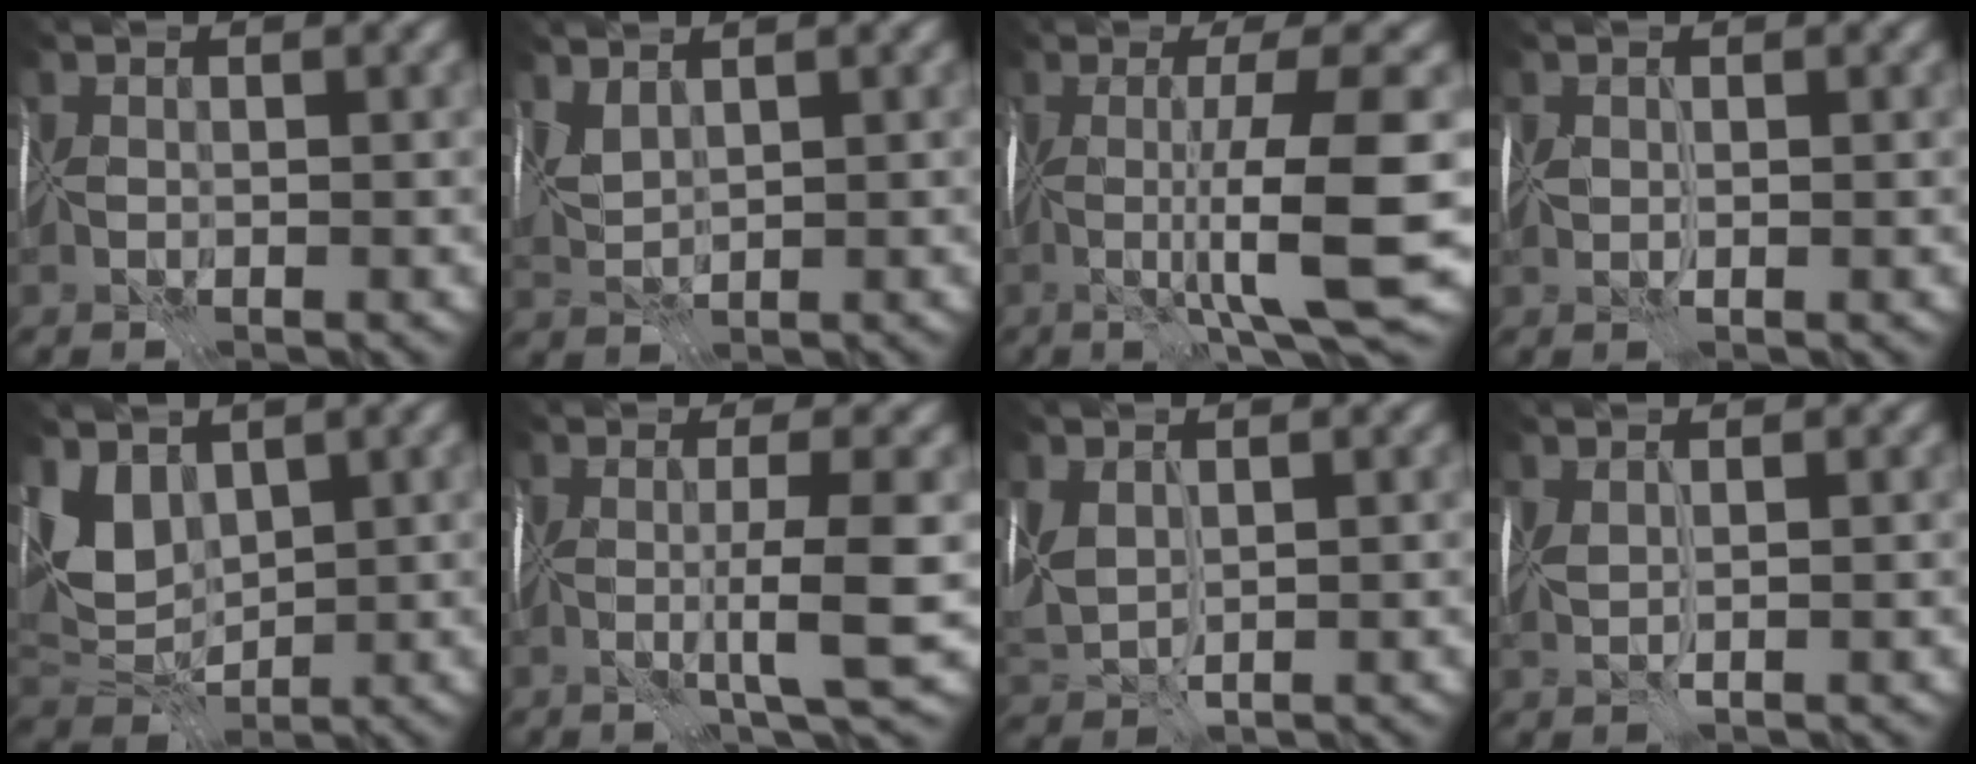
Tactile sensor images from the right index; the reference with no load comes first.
{"total": 2.0, "force": [1.3, 0.7, 1.3], "torque": [-0.036, 0.003, 0.030]}
{"total": 9.6, "force": [-1.1, 1.6, 9.4], "torque": [-0.134, -0.009, -0.015]}
{"total": 1.9, "force": [0.3, 1.0, 1.6], "torque": [-0.028, 0.001, 0.003]}
{"total": 4.3, "force": [2.1, 2.9, 2.4], "torque": [-0.055, -0.007, 0.043]}
{"total": 5.2, "force": [-0.3, 0.6, 5.2], "torque": [-0.079, -0.003, -0.007]}
{"total": 4.0, "force": [1.0, 2.5, 2.9], "torque": [-0.082, 0.002, 0.022]}
{"total": 1.8, "force": [0.7, 0.4, 1.6], "torque": [-0.029, 0.004, 0.014]}